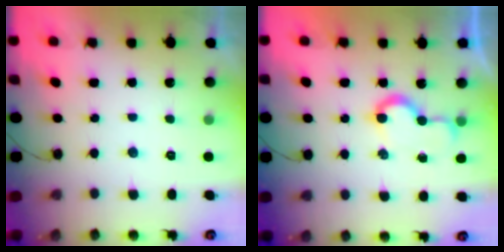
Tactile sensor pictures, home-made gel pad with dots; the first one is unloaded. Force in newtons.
{"total": 7.6, "press": 7.6, "slide": 0.5}